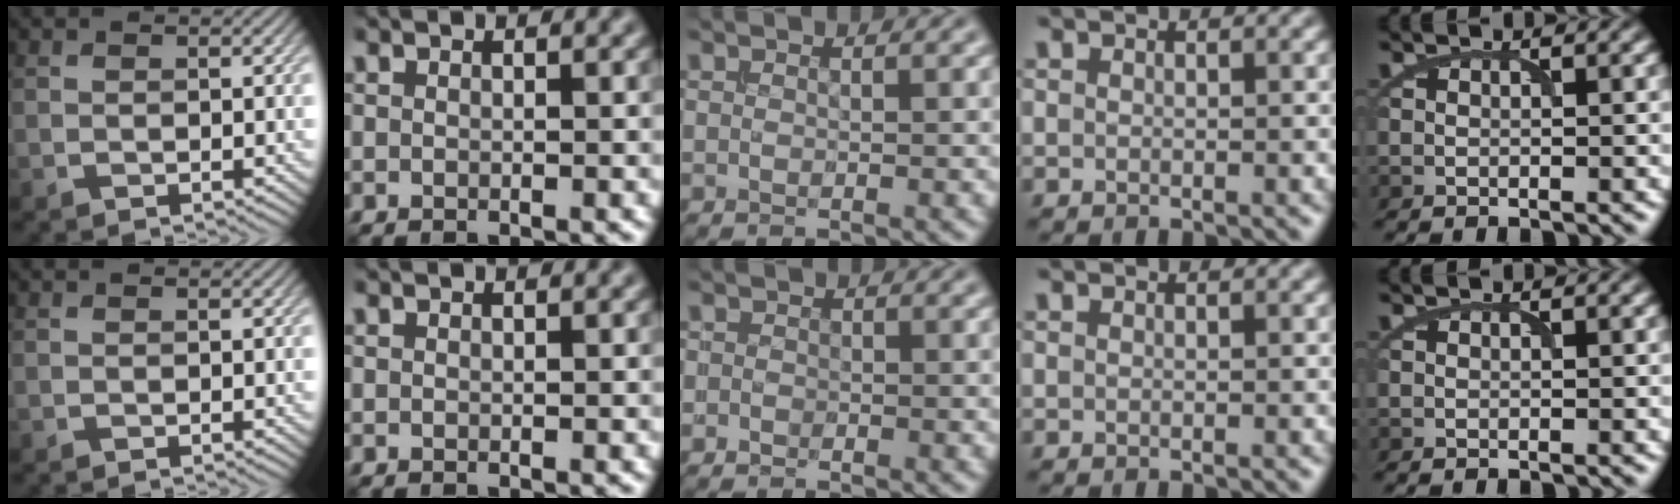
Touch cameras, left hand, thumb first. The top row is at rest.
{"middle": {"total": 0.8, "force": [-0.6, 0.5, -0.3], "torque": [0.005, -0.004, -0.008]}}